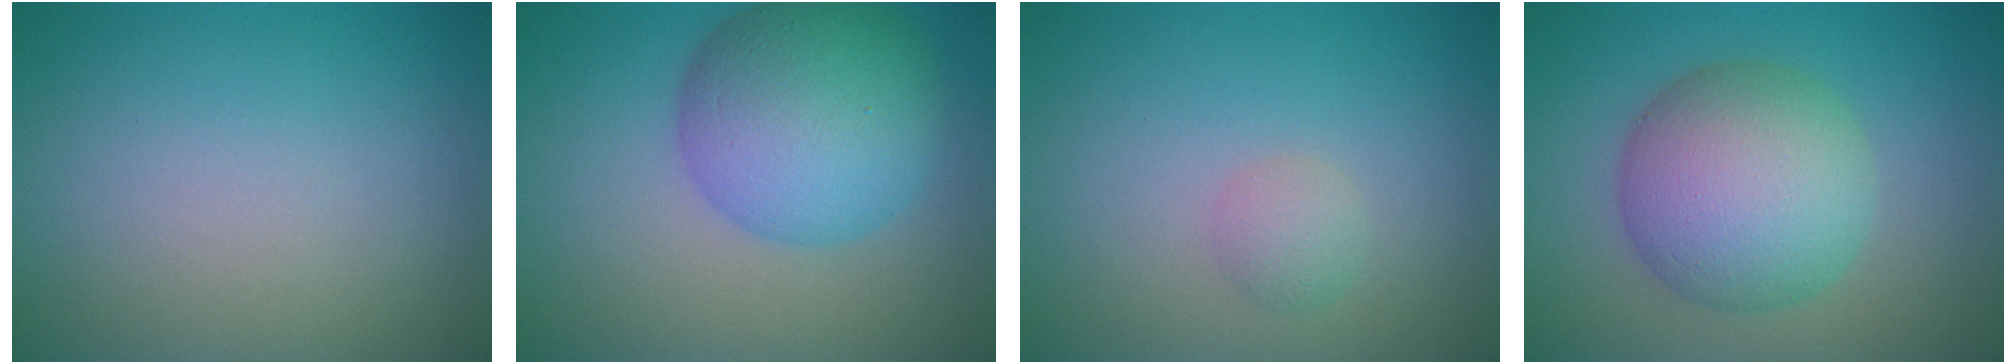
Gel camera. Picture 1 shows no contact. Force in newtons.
{"total": 9.0, "press": 9.0, "slide": 0.3}
{"total": 1.4, "press": 1.4, "slide": 0.0}
{"total": 8.4, "press": 8.4, "slide": 0.1}